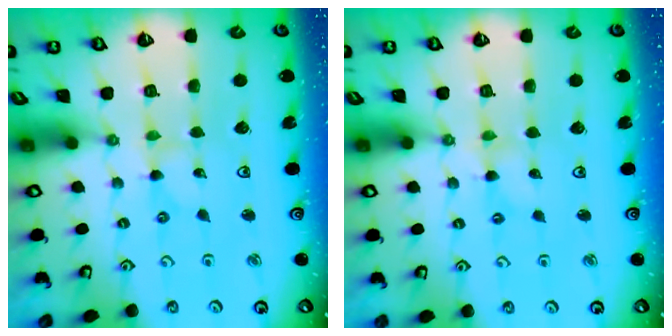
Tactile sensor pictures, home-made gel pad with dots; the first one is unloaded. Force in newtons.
{"total": 1.1, "press": 1.1, "slide": 0.2}